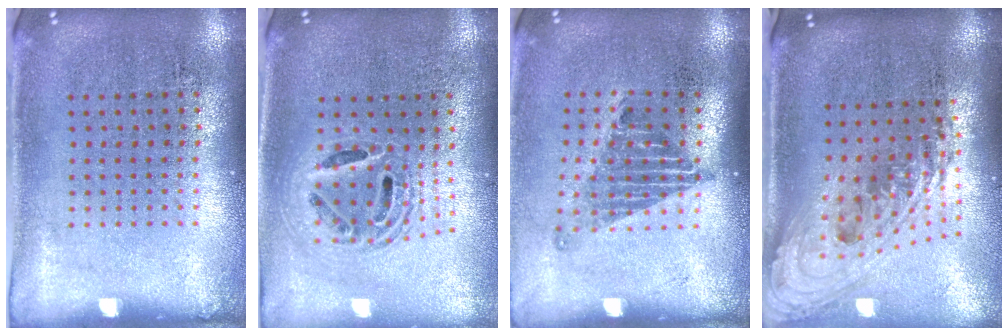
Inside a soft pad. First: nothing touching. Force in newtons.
{"total": 1.8, "press": 1.5, "slide": 1.1}
{"total": 1.3, "press": 1.0, "slide": 0.8}
{"total": 2.4, "press": 1.8, "slide": 1.6}